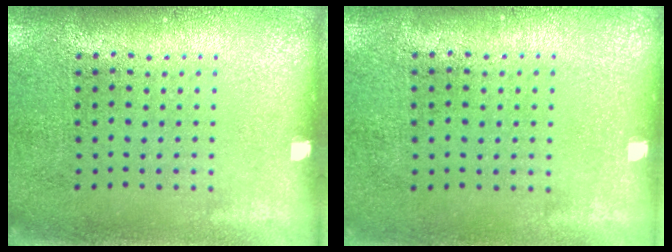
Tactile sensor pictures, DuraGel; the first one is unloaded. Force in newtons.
{"total": 0.0}